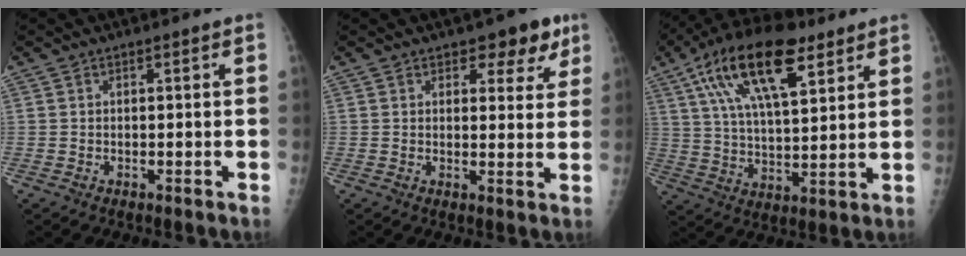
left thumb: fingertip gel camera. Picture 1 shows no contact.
{"total": 6.7, "force": [4.1, 3.6, 3.7], "torque": [-0.008, -0.017, 0.050]}
{"total": 19.7, "force": [10.0, 8.1, 14.9], "torque": [-0.251, -0.014, 0.174]}